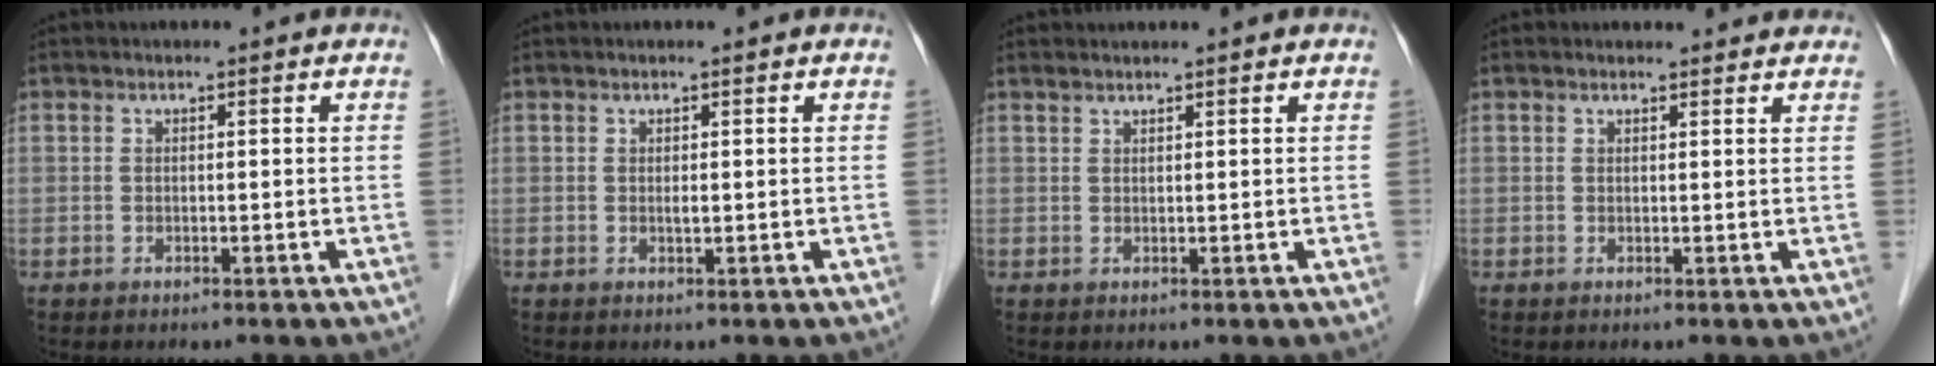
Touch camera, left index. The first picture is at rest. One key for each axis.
{"total": 0.6, "fx": 0.1, "fy": 0.1, "fz": 0.6, "tx": -0.013, "ty": -0.002, "tz": 0.002}
{"total": 0.9, "fx": 0.9, "fy": 0.0, "fz": 0.1, "tx": -0.007, "ty": 0.007, "tz": 0.022}
{"total": 3.5, "fx": 3.3, "fy": 1.0, "fz": 0.4, "tx": -0.005, "ty": 0.011, "tz": 0.030}